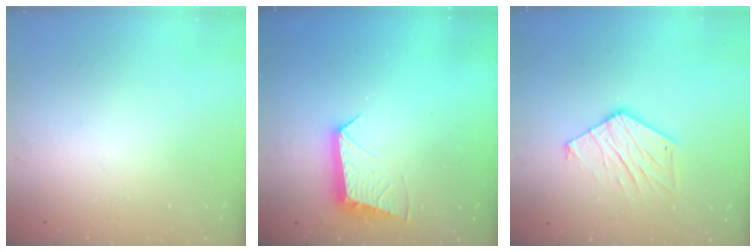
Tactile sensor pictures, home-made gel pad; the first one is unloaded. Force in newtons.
{"total": 10.9, "press": 10.9, "slide": 0.5}
{"total": 10.9, "press": 10.9, "slide": 0.9}